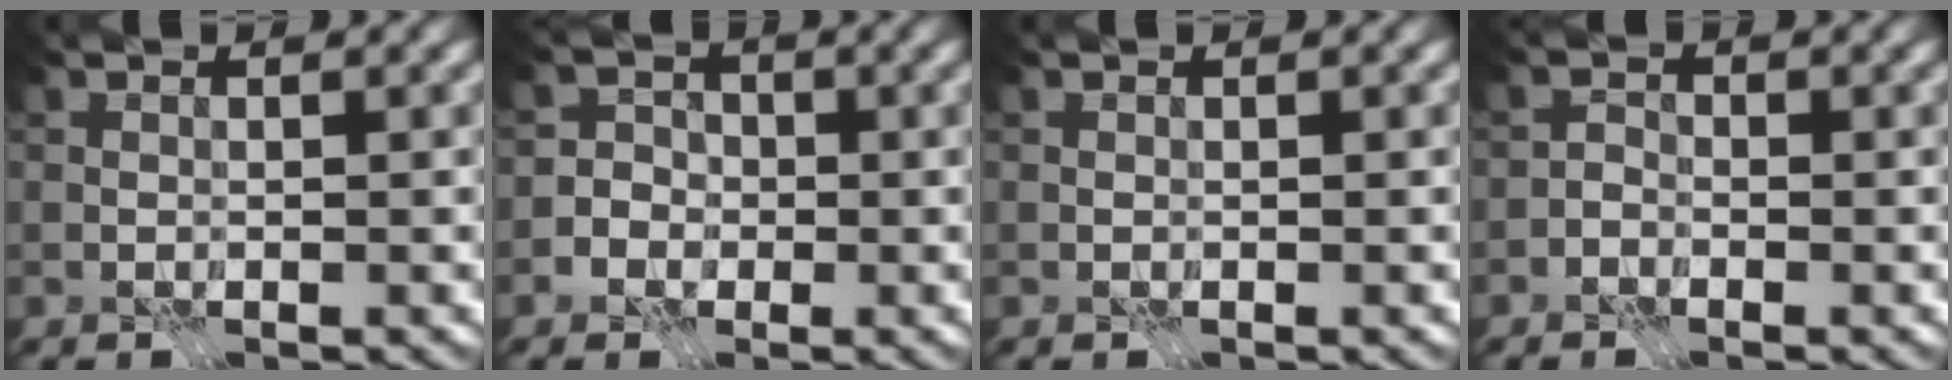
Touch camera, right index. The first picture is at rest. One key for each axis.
{"total": 3.0, "fx": -1.3, "fy": 2.7, "fz": 0.5, "tx": 0.021, "ty": 0.016, "tz": -0.051}
{"total": 0.0}
{"total": 1.6, "fx": -1.1, "fy": 1.0, "fz": 0.2, "tx": 0.017, "ty": 0.007, "tz": -0.030}